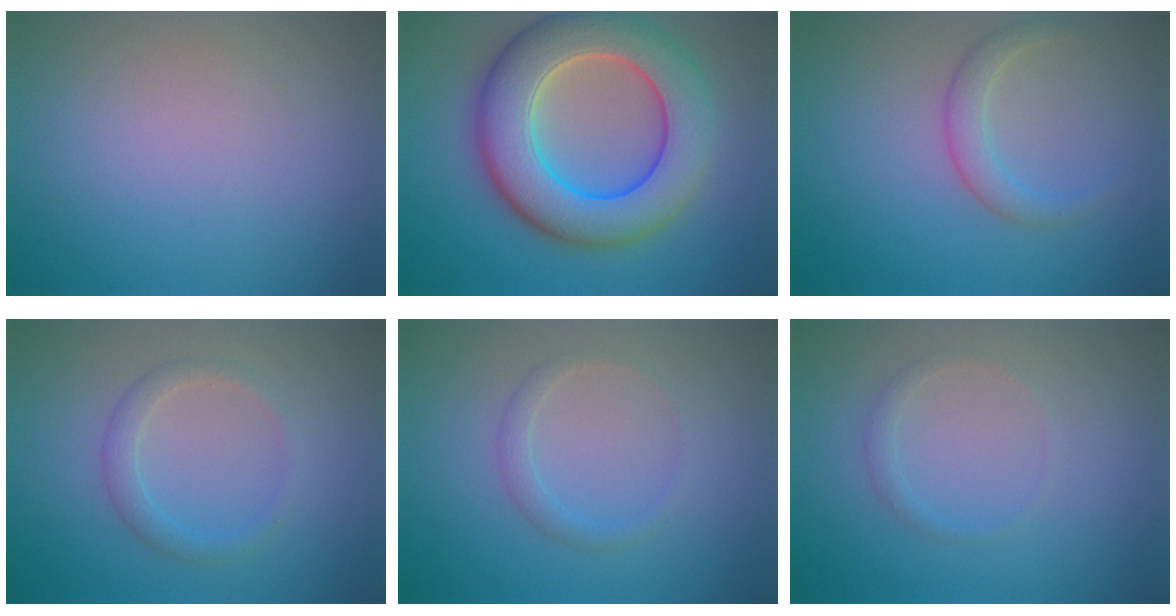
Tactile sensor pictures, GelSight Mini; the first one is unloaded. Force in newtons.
{"total": 10.5, "press": 10.5, "slide": 0.6}
{"total": 2.2, "press": 2.1, "slide": 0.1}
{"total": 1.9, "press": 1.9, "slide": 0.1}
{"total": 1.4, "press": 1.4, "slide": 0.1}
{"total": 0.9, "press": 0.8, "slide": 0.1}